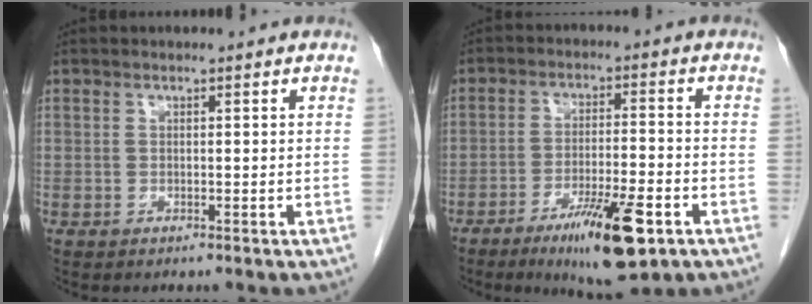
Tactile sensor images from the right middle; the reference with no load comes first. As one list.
[{"total": 11.7, "force": [-6.3, 1.8, 9.7], "torque": [-0.160, -0.020, -0.095]}]